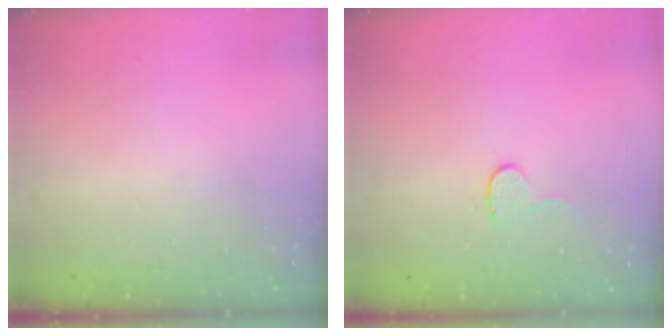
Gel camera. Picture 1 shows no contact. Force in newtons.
{"total": 5.6, "press": 5.6, "slide": 0.5}